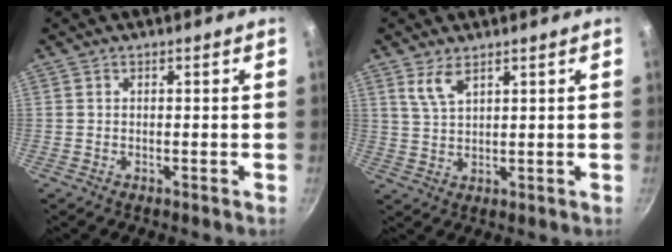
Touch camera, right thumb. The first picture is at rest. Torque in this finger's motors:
{"motor_torque": [-0.68, 0.92, -0.23, 0.12, 0.04]}